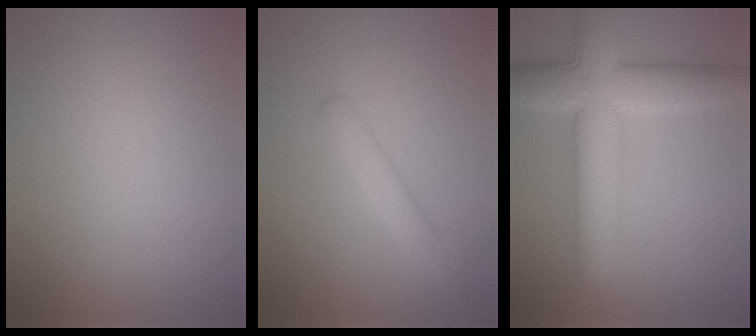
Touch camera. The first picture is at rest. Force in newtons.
{"total": 2.5, "press": 2.5, "slide": 0.2}
{"total": 8.3, "press": 8.3, "slide": 0.3}